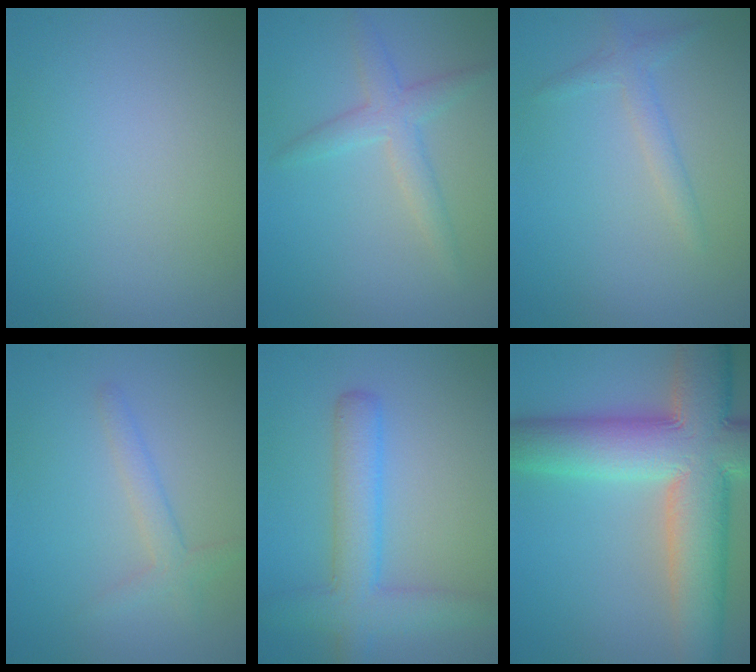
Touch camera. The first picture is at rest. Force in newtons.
{"total": 2.6, "press": 2.6, "slide": 0.2}
{"total": 1.6, "press": 1.6, "slide": 0.1}
{"total": 1.9, "press": 1.9, "slide": 0.1}
{"total": 4.6, "press": 4.6, "slide": 0.2}
{"total": 13.0, "press": 12.9, "slide": 0.8}